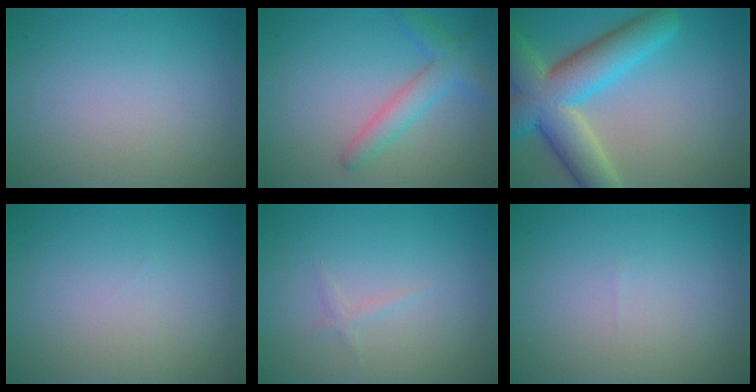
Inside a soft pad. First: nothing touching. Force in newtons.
{"total": 2.2, "press": 2.2, "slide": 0.2}
{"total": 9.8, "press": 9.7, "slide": 0.8}
{"total": 0.0}
{"total": 0.7, "press": 0.7, "slide": 0.0}
{"total": 0.0}